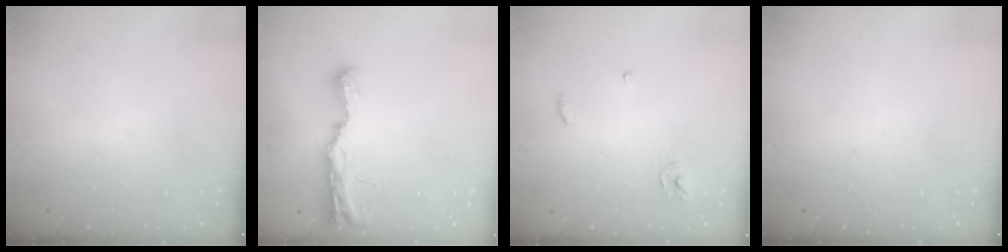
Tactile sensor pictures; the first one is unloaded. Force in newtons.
{"total": 8.8, "press": 8.7, "slide": 0.9}
{"total": 3.9, "press": 3.9, "slide": 0.4}
{"total": 0.0}